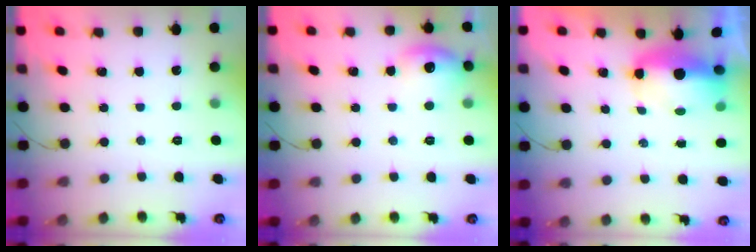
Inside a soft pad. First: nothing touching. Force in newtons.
{"total": 9.1, "press": 9.0, "slide": 1.3}
{"total": 6.4, "press": 6.4, "slide": 0.6}